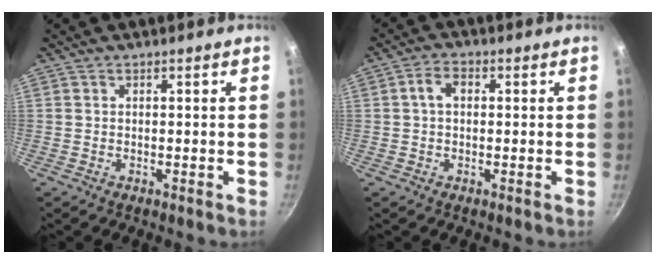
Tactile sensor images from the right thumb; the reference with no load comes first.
{"total": 3.8, "force": [0.4, 2.6, 2.7], "torque": [-0.044, 0.012, 0.002]}